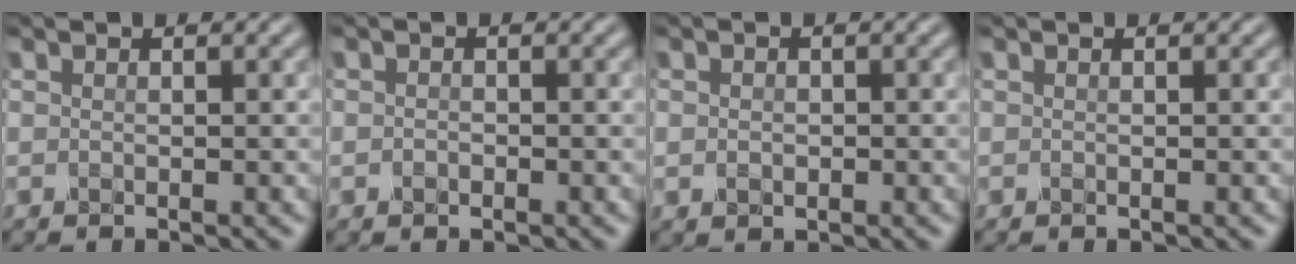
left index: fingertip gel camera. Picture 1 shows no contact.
{"total": 0.7, "force": [-0.2, 0.5, 0.4], "torque": [-0.008, -0.002, -0.006]}
{"total": 1.1, "force": [-0.1, 1.0, 0.6], "torque": [-0.009, -0.003, -0.001]}
{"total": 0.0}